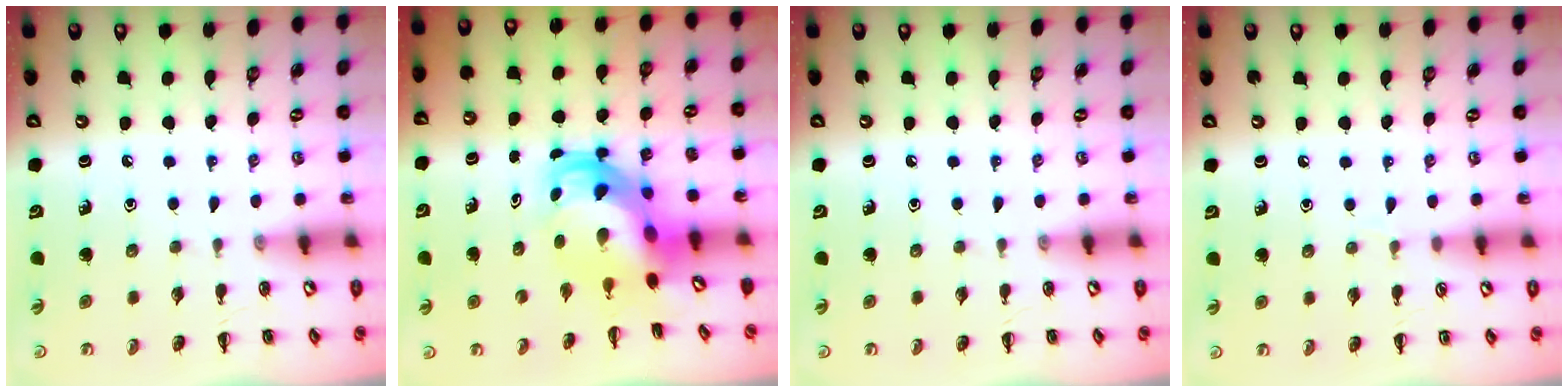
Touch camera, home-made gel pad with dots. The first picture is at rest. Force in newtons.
{"total": 5.4, "press": 5.2, "slide": 1.7}
{"total": 0.0}
{"total": 2.9, "press": 2.7, "slide": 1.1}